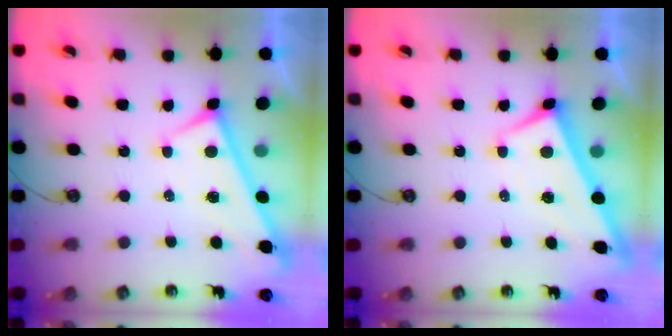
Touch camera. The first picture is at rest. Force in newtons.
{"total": 3.1, "press": 3.1, "slide": 0.5}